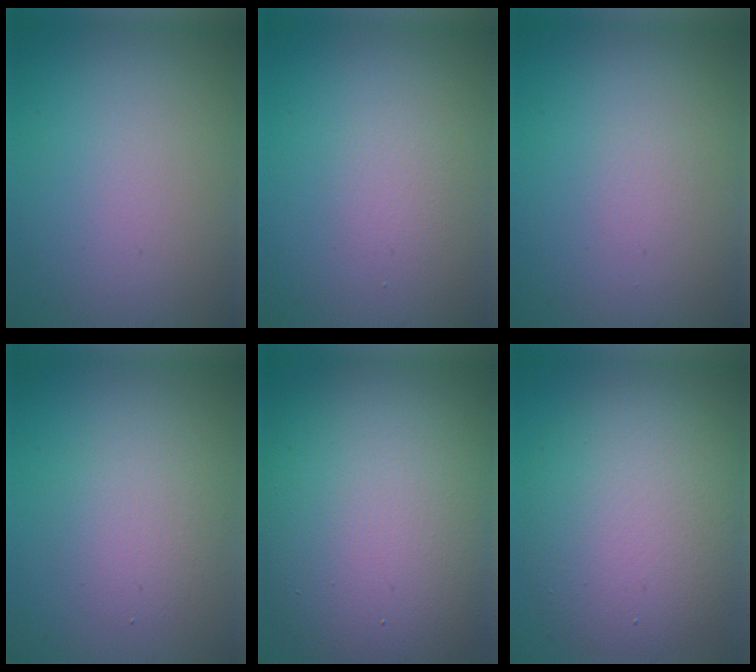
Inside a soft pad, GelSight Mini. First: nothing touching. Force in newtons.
{"total": 1.1, "press": 1.1, "slide": 0.1}
{"total": 0.5, "press": 0.5, "slide": 0.0}
{"total": 2.7, "press": 2.7, "slide": 0.3}
{"total": 15.2, "press": 15.2, "slide": 1.1}
{"total": 8.5, "press": 8.4, "slide": 0.9}